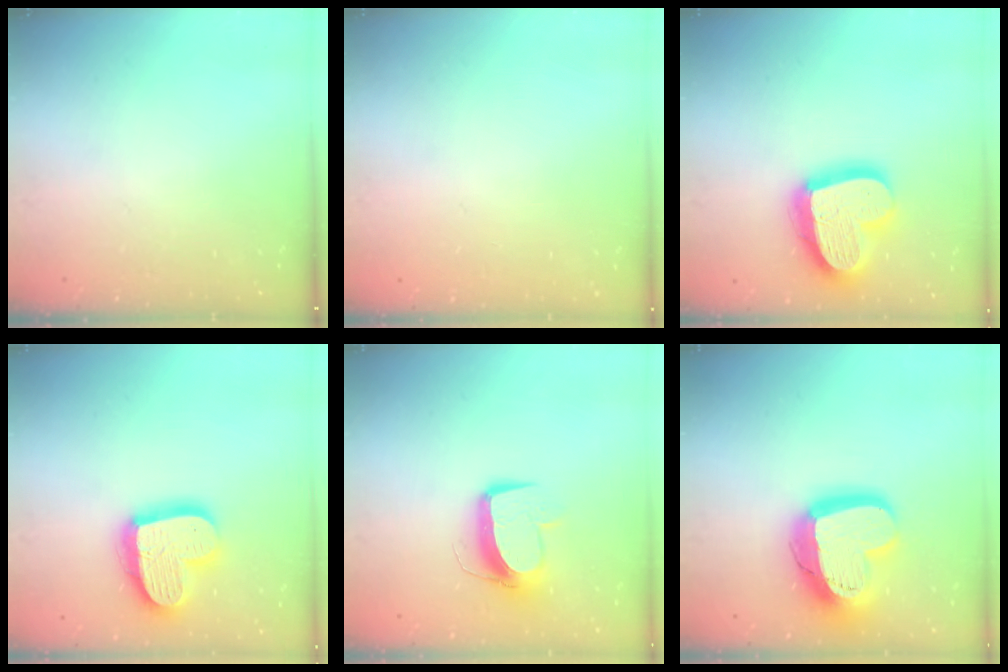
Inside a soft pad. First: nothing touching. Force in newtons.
{"total": 0.0}
{"total": 20.8, "press": 20.7, "slide": 1.9}
{"total": 18.7, "press": 18.7, "slide": 1.5}
{"total": 10.4, "press": 10.3, "slide": 1.0}
{"total": 21.6, "press": 21.5, "slide": 1.9}